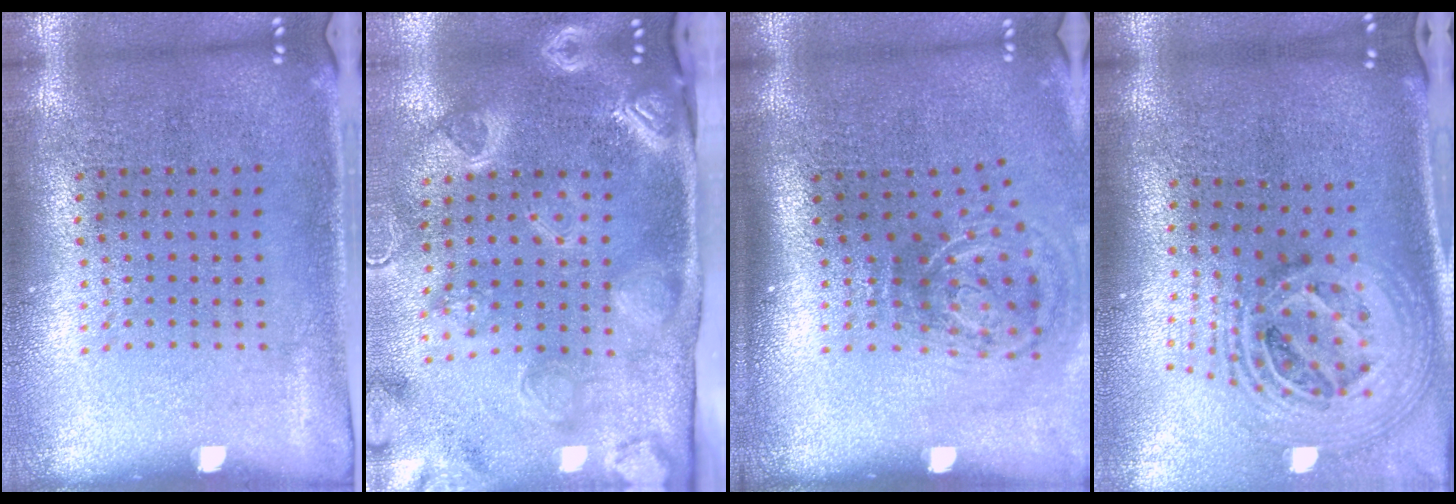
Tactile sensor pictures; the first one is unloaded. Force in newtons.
{"total": 3.9, "press": 3.0, "slide": 2.6}
{"total": 2.0, "press": 1.2, "slide": 1.6}
{"total": 2.7, "press": 1.9, "slide": 1.9}